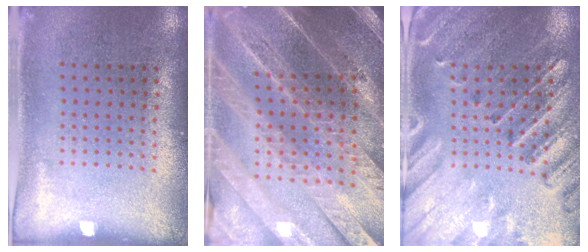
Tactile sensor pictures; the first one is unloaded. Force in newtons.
{"total": 5.1, "press": 4.4, "slide": 2.6}
{"total": 2.9, "press": 2.7, "slide": 1.1}